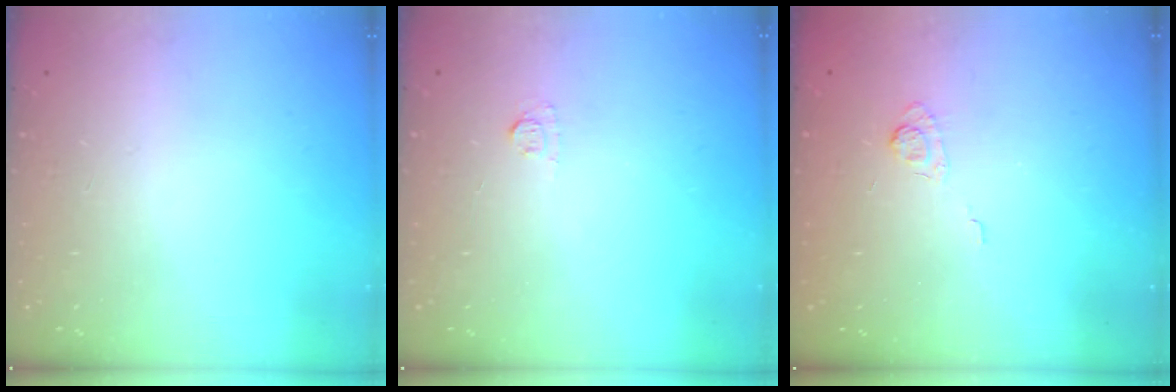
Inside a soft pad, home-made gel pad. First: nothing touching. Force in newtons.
{"total": 3.9, "press": 3.9, "slide": 0.5}
{"total": 3.7, "press": 3.4, "slide": 1.5}